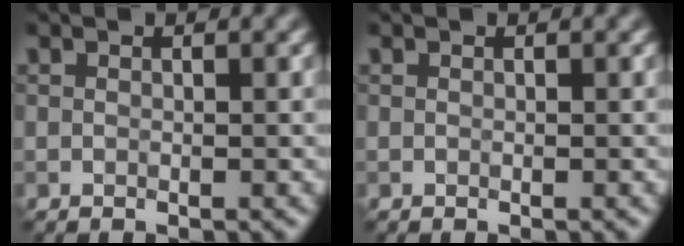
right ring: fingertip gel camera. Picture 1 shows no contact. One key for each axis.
{"total": 0.0}